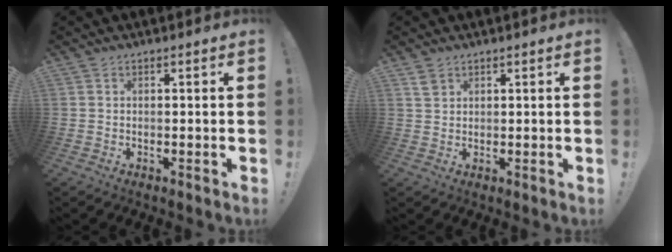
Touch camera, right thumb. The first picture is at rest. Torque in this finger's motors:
{"motor_torque": [0.34, 0.59, -0.02, -0.03, 0.03]}